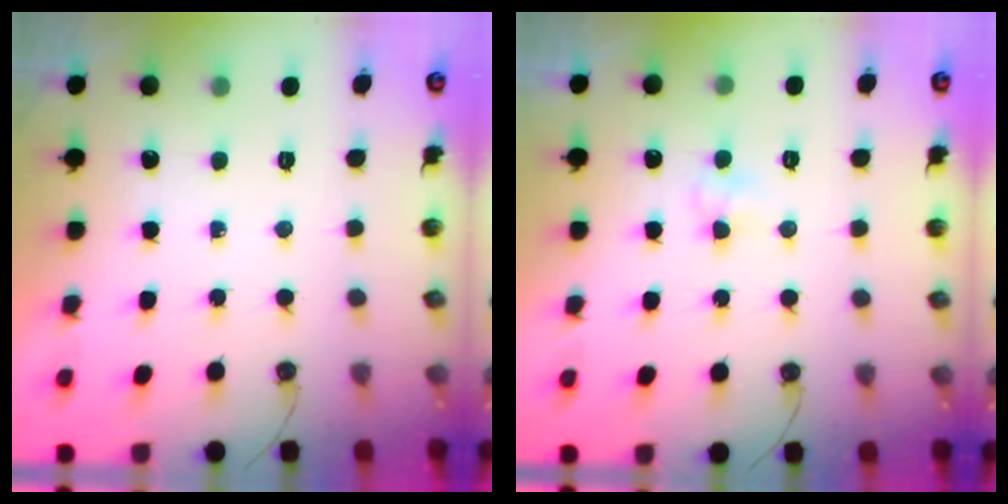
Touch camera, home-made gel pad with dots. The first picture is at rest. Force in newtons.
{"total": 3.6, "press": 3.5, "slide": 0.4}